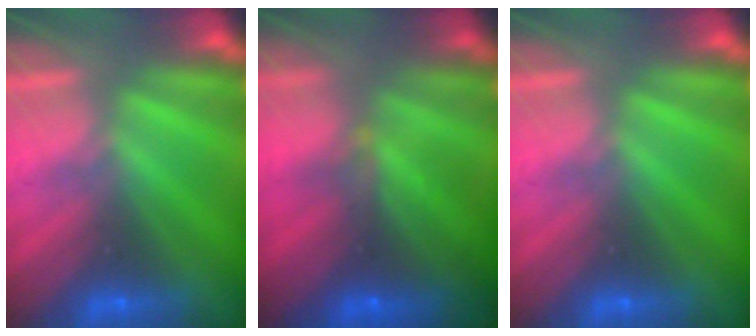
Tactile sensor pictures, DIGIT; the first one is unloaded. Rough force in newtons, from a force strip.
{"total": 7.2}
{"total": 0.0}